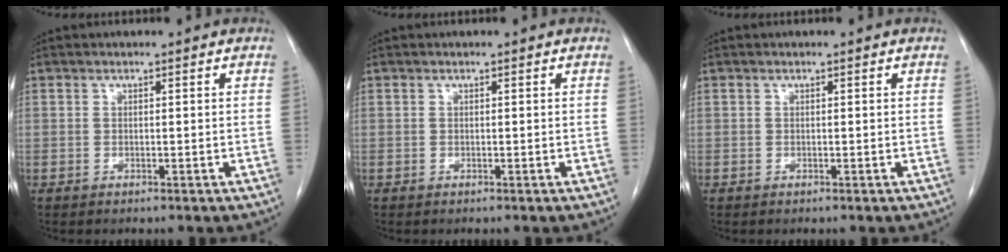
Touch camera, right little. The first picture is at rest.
{"total": 0.0}
{"total": 0.0}